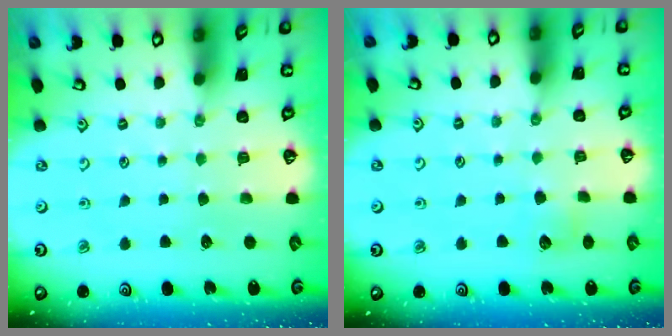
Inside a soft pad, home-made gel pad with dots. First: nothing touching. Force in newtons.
{"total": 5.0, "press": 5.0, "slide": 0.6}